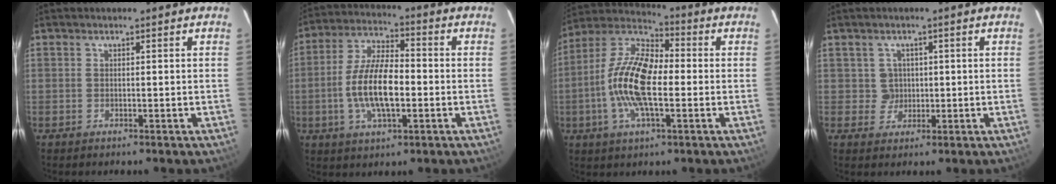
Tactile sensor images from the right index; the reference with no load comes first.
{"total": 12.4, "force": [-2.4, 4.9, 11.2], "torque": [-0.227, 0.002, -0.043]}
{"total": 15.5, "force": [-2.2, 6.4, 13.9], "torque": [-0.279, 0.008, -0.056]}
{"total": 3.2, "force": [0.5, 3.2, -0.1], "torque": [0.006, 0.013, 0.010]}